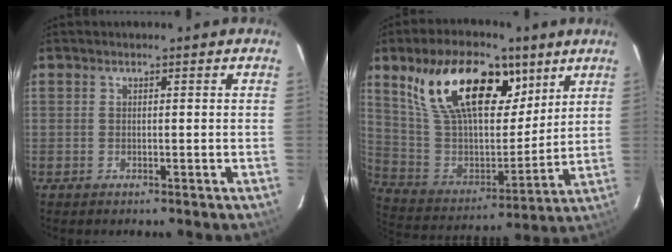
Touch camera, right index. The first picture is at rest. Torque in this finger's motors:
{"motor_torque": [1.20, 0.93, 1.05, 0.21]}